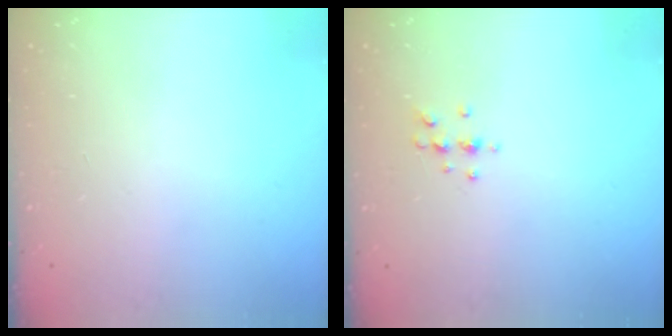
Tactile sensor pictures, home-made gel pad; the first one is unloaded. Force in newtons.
{"total": 5.6, "press": 5.4, "slide": 1.5}